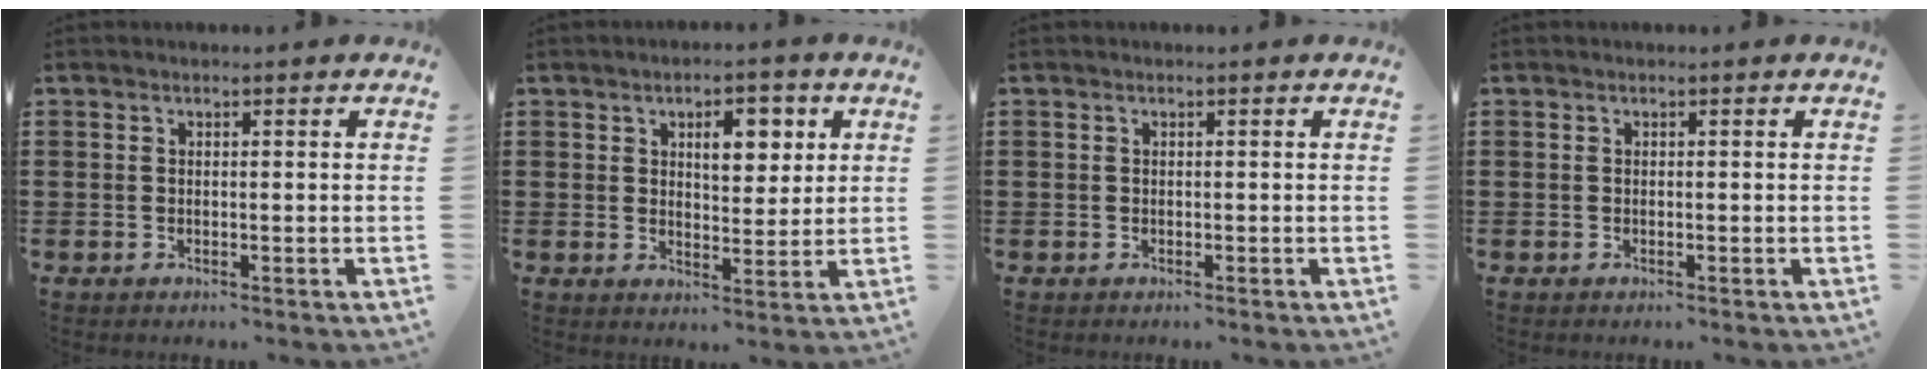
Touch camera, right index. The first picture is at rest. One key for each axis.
{"total": 6.1, "fx": 2.4, "fy": 3.3, "fz": 4.6, "tx": -0.061, "ty": -0.003, "tz": 0.031}
{"total": 0.0}
{"total": 0.0}